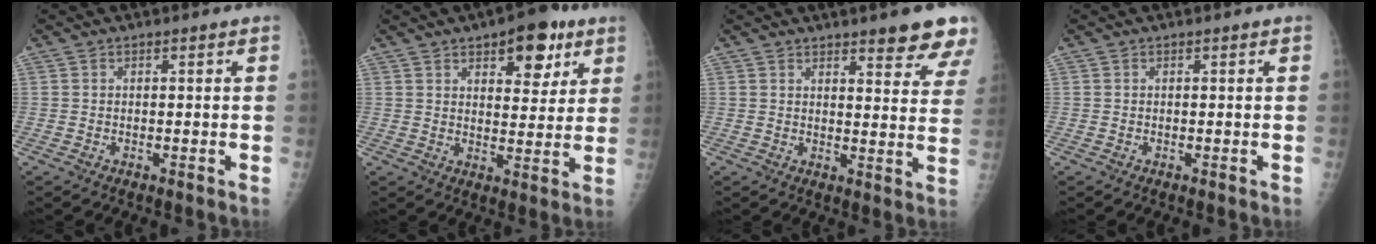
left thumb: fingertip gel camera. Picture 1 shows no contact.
{"total": 10.8, "force": [5.8, 5.3, 7.5], "torque": [-0.064, -0.023, 0.079]}
{"total": 10.9, "force": [8.2, 2.4, 6.8], "torque": [-0.049, -0.041, 0.089]}
{"total": 0.0}